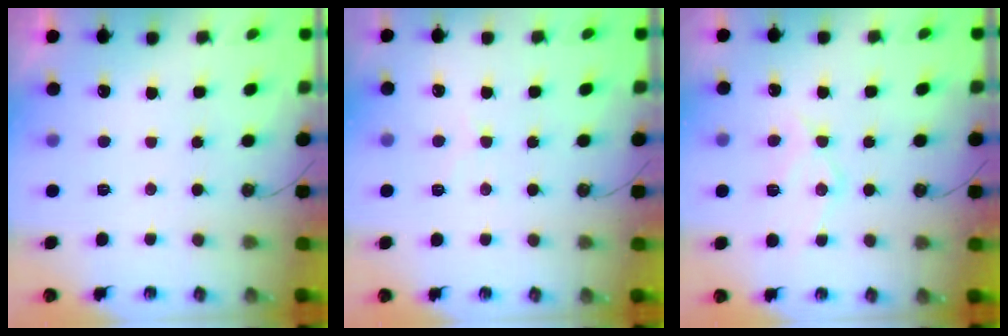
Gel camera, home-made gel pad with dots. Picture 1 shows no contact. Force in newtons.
{"total": 7.4, "press": 7.3, "slide": 0.8}
{"total": 12.0, "press": 12.0, "slide": 1.0}